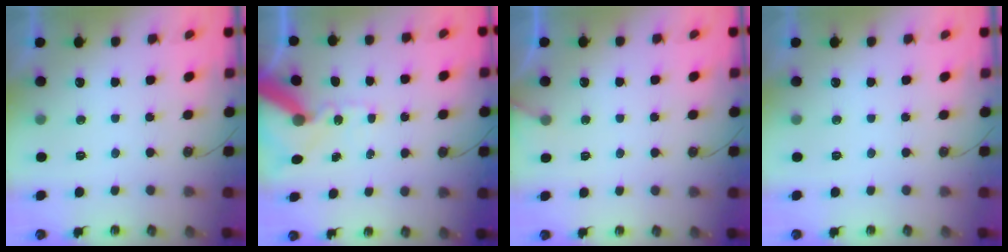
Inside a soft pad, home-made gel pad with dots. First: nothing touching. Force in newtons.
{"total": 13.2, "press": 13.1, "slide": 2.0}
{"total": 3.4, "press": 3.4, "slide": 0.2}
{"total": 0.0}